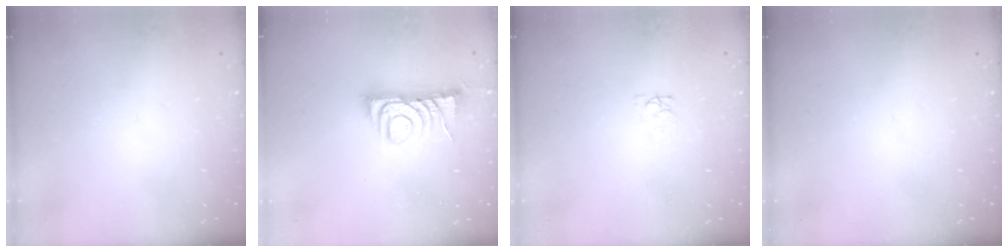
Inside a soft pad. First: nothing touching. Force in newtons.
{"total": 8.0, "press": 7.9, "slide": 0.4}
{"total": 3.4, "press": 3.4, "slide": 0.4}
{"total": 0.0}